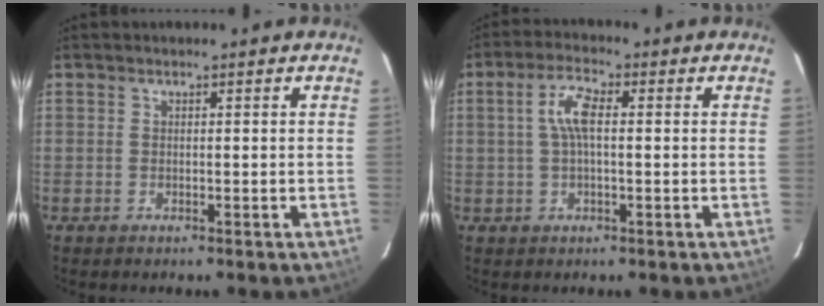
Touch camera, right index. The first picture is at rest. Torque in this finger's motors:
{"motor_torque": [0.73, -0.04, 0.42, 0.12]}